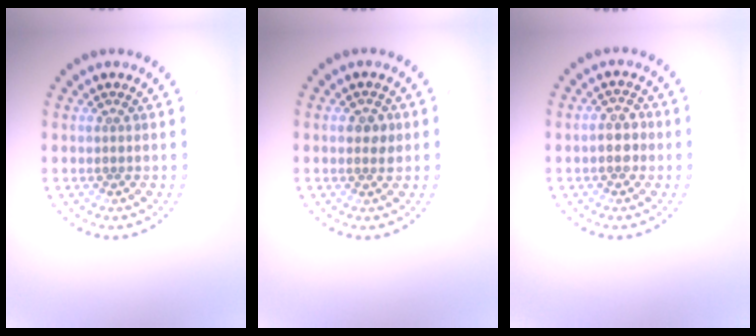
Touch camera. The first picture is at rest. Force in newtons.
{"total": 1.7, "press": 1.7, "slide": 0.2}
{"total": 2.1, "press": 2.0, "slide": 0.6}